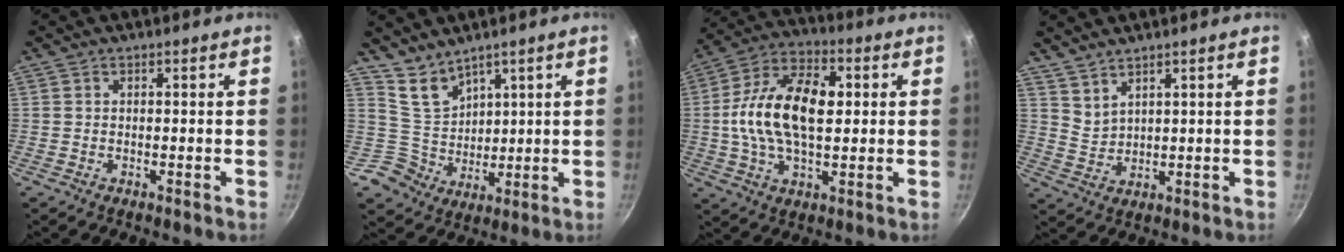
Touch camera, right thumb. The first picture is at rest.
{"total": 7.0, "force": [5.0, 4.8, 0.3], "torque": [0.018, -0.040, 0.110]}
{"total": 17.7, "force": [1.4, 10.0, 14.6], "torque": [-0.247, 0.022, 0.010]}
{"total": 3.7, "force": [3.2, 1.5, 1.0], "torque": [-0.015, -0.021, 0.073]}